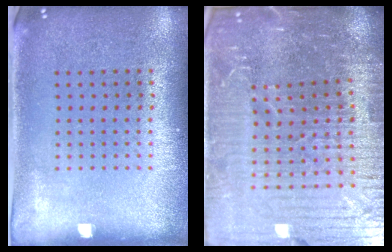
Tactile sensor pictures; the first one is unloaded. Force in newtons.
{"total": 6.9, "press": 6.0, "slide": 3.4}